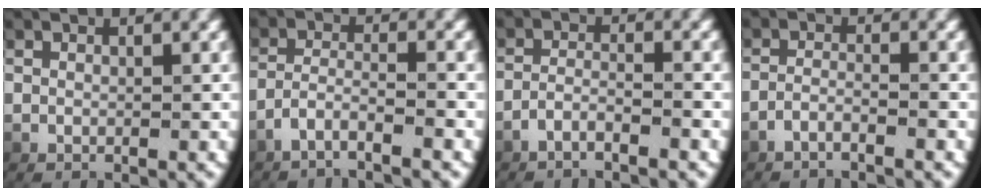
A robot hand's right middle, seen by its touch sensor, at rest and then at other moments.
{"total": 3.5, "force": [-3.0, 0.4, 1.8], "torque": [-0.044, -0.010, -0.048]}
{"total": 2.5, "force": [-2.2, 0.1, 1.1], "torque": [-0.029, -0.006, -0.039]}
{"total": 2.2, "force": [-2.0, 0.0, 1.1], "torque": [-0.030, -0.007, -0.034]}